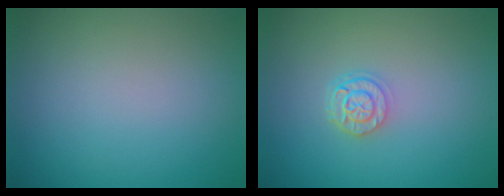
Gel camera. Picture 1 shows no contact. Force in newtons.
{"total": 2.3, "press": 1.9, "slide": 1.4}